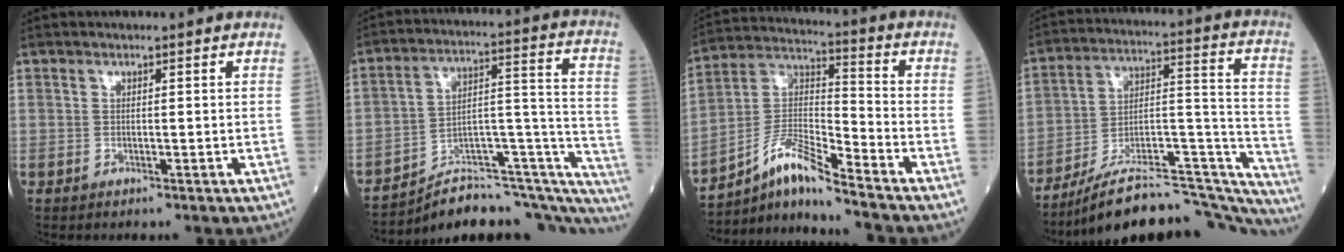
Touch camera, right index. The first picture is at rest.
{"total": 22.3, "force": [-19.8, 5.5, 8.4], "torque": [-0.054, 0.069, -0.274]}
{"total": 9.7, "force": [-7.9, 0.1, 5.6], "torque": [-0.121, 0.013, -0.144]}
{"total": 27.3, "force": [-24.5, 4.8, 11.0], "torque": [-0.100, 0.040, -0.356]}